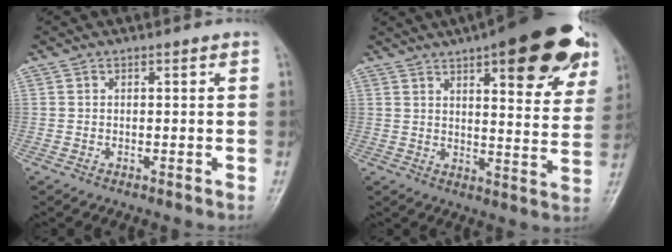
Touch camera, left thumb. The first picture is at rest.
{"total": 23.5, "force": [13.2, 7.6, 17.8], "torque": [-0.200, -0.030, 0.171]}